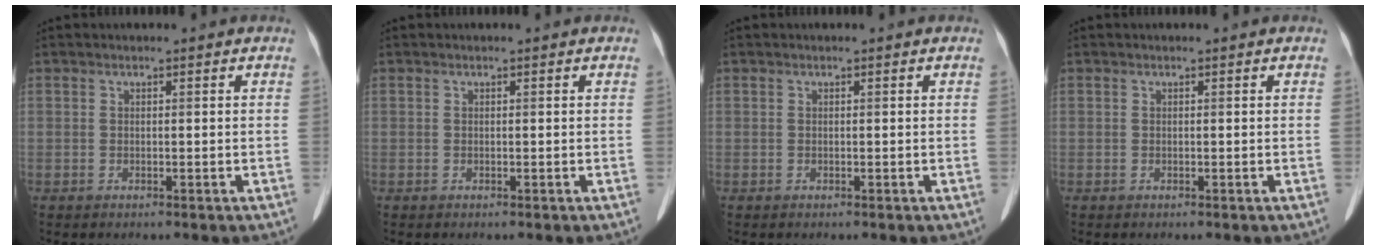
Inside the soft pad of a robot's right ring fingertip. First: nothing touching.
{"total": 0.0}
{"total": 0.0}
{"total": 0.0}